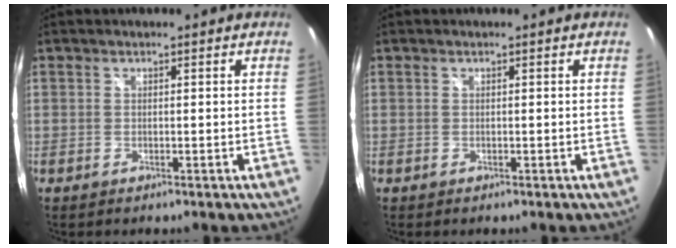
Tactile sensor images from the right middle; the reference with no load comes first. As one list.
[{"total": 0.0}]